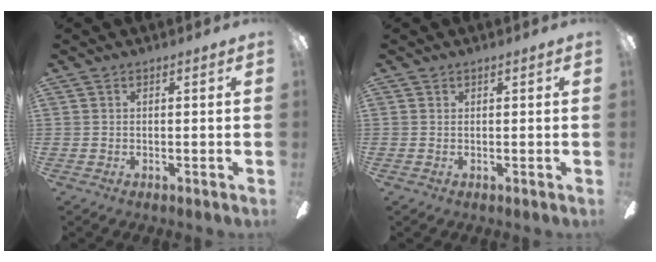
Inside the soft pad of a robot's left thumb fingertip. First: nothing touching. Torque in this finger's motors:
{"motor_torque": [0.00, 0.02, -0.14, -0.13, 0.00]}